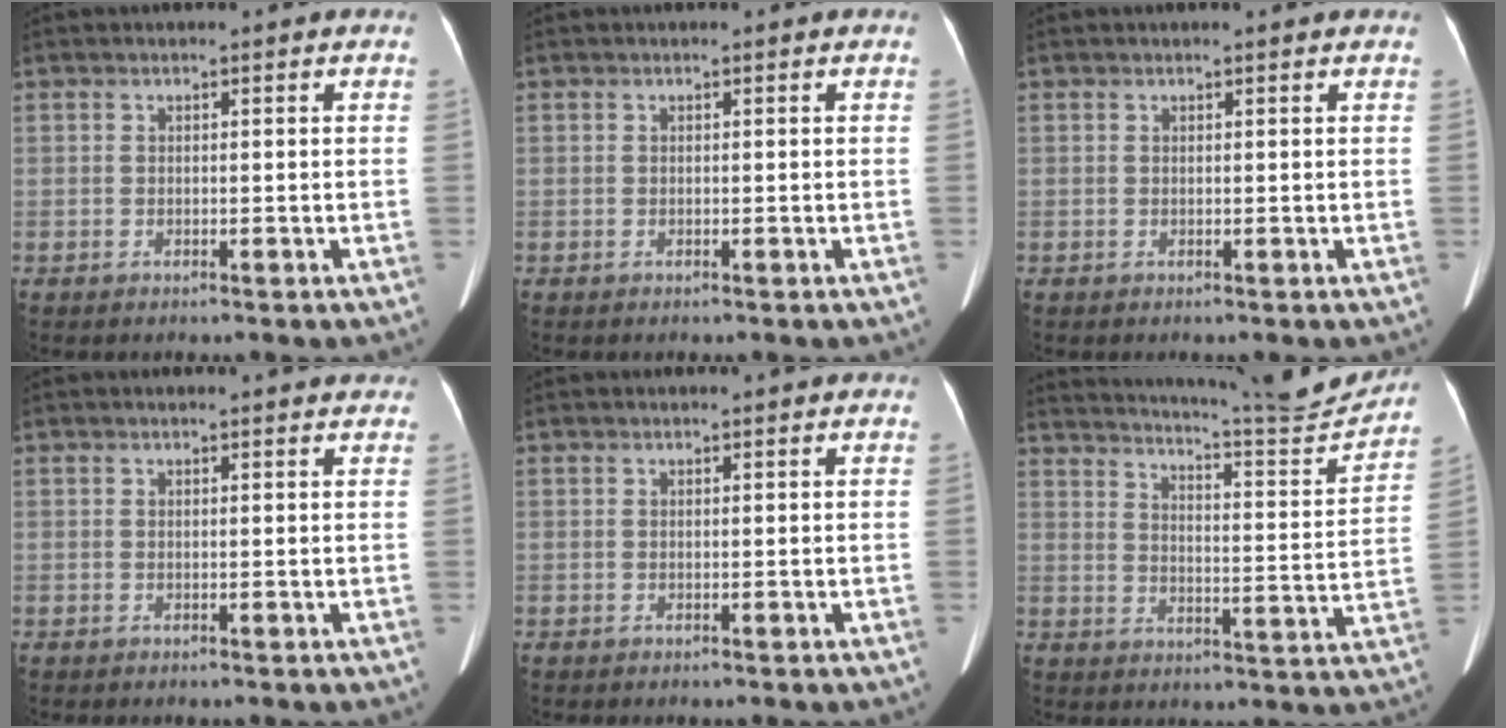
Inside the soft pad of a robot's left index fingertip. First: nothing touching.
{"total": 0.0}
{"total": 0.9, "force": [0.8, 0.0, 0.4], "torque": [-0.010, 0.008, 0.011]}
{"total": 4.4, "force": [4.2, 0.8, 1.3], "torque": [-0.013, 0.012, 0.034]}
{"total": 0.6, "force": [0.6, 0.0, 0.2], "torque": [-0.003, 0.007, 0.008]}
{"total": 18.3, "force": [17.4, 0.0, 5.7], "torque": [-0.098, -0.057, 0.228]}